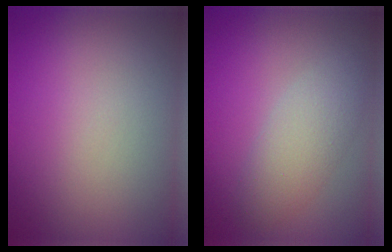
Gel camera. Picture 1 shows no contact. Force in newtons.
{"total": 3.3, "press": 3.3, "slide": 0.0}